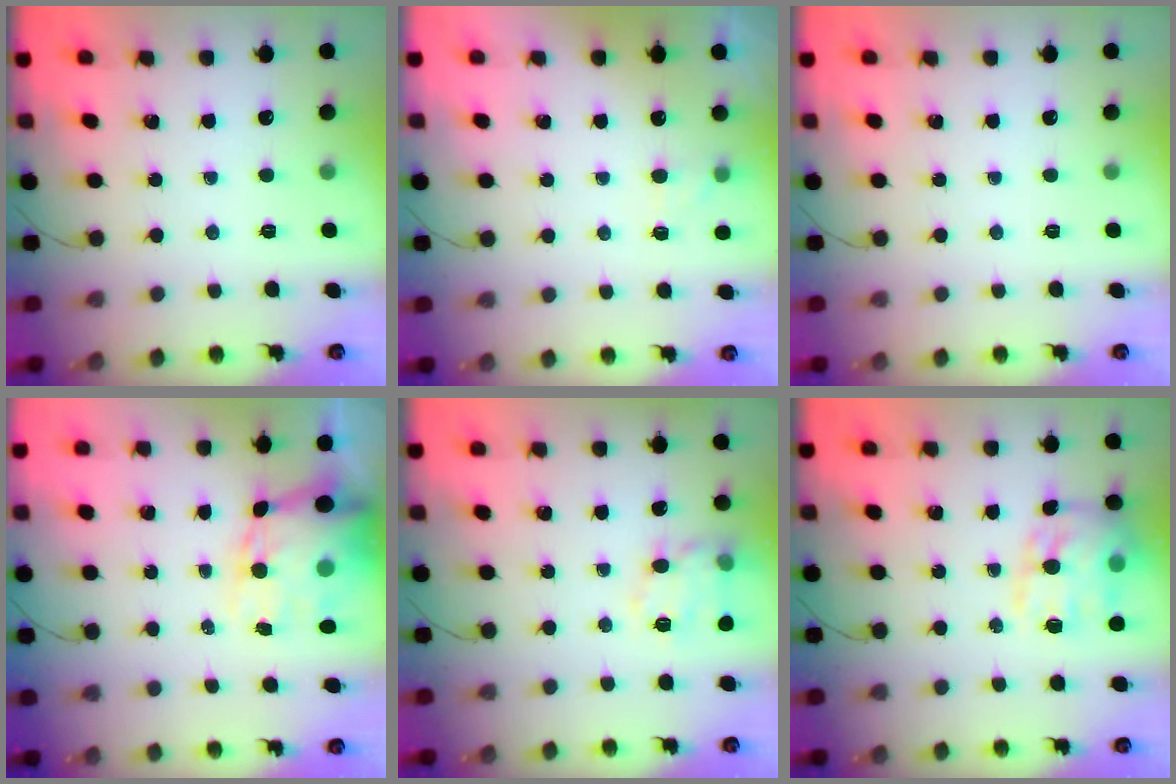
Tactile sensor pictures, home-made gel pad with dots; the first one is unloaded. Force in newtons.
{"total": 2.7, "press": 2.5, "slide": 1.1}
{"total": 0.0}
{"total": 15.0, "press": 14.6, "slide": 3.5}
{"total": 13.4, "press": 13.4, "slide": 0.4}
{"total": 15.7, "press": 15.6, "slide": 1.7}